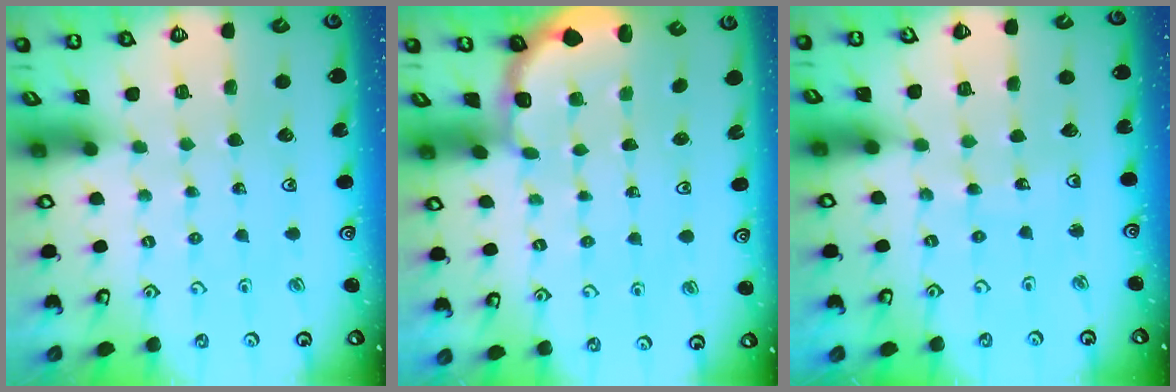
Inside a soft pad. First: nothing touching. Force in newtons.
{"total": 1.8, "press": 1.7, "slide": 0.7}
{"total": 5.9, "press": 5.9, "slide": 0.5}